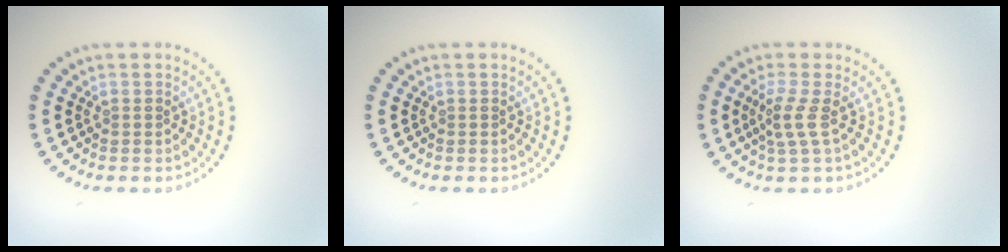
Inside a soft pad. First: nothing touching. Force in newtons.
{"total": 0.0}
{"total": 2.2, "press": 1.5, "slide": 1.6}